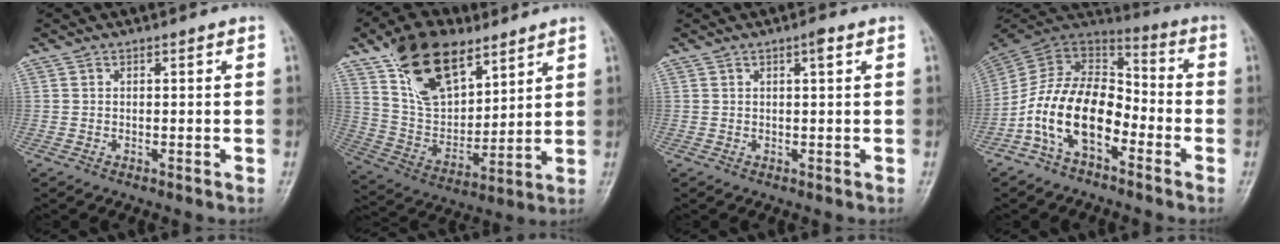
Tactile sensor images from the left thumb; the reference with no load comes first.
{"total": 18.3, "force": [11.2, 9.5, 11.0], "torque": [-0.153, -0.048, 0.216]}
{"total": 1.5, "force": [0.7, 0.1, 1.3], "torque": [-0.023, 0.000, 0.011]}
{"total": 15.5, "force": [-6.3, 8.8, 11.0], "torque": [-0.189, 0.068, -0.130]}